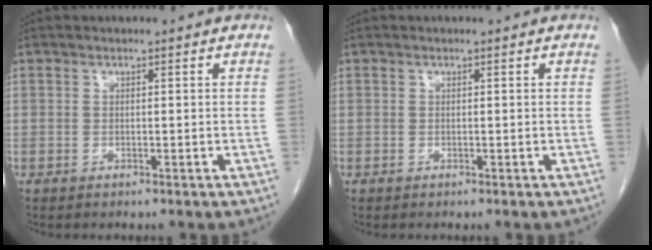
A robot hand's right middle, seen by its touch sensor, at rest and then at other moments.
{"total": 0.0}